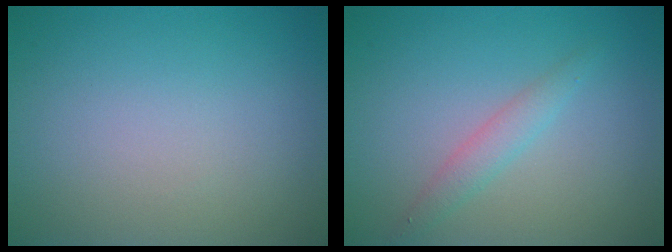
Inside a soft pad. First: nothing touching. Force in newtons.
{"total": 1.7, "press": 1.7, "slide": 0.1}